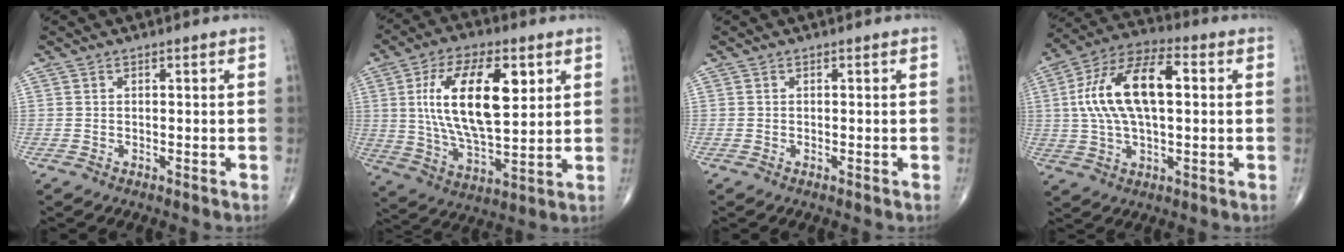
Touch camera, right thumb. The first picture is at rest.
{"total": 19.2, "force": [5.0, 8.5, 16.5], "torque": [-0.283, -0.014, 0.091]}
{"total": 0.0}
{"total": 16.9, "force": [2.3, 8.1, 14.7], "torque": [-0.280, 0.028, 0.038]}